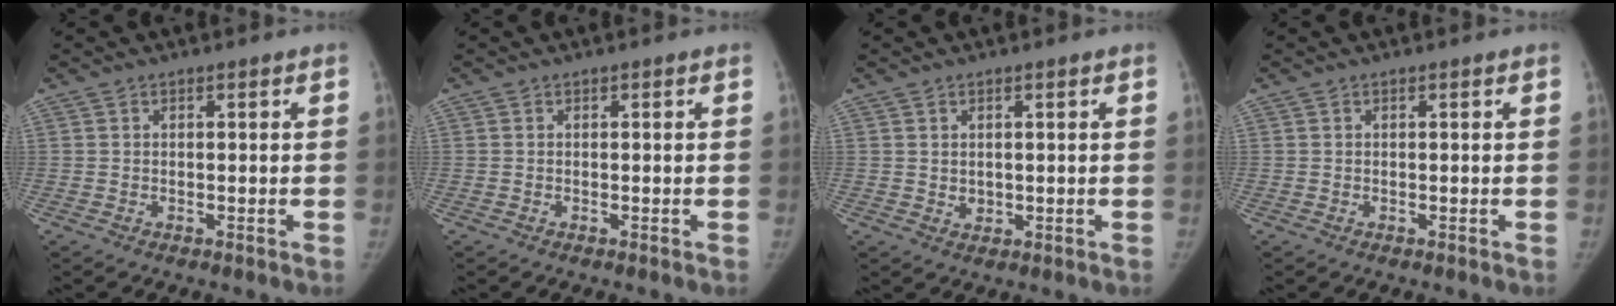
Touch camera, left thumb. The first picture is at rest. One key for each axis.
{"total": 0.0}
{"total": 1.5, "fx": 0.3, "fy": 1.3, "fz": 0.8, "tx": -0.007, "ty": -0.006, "tz": 0.011}
{"total": 0.0}